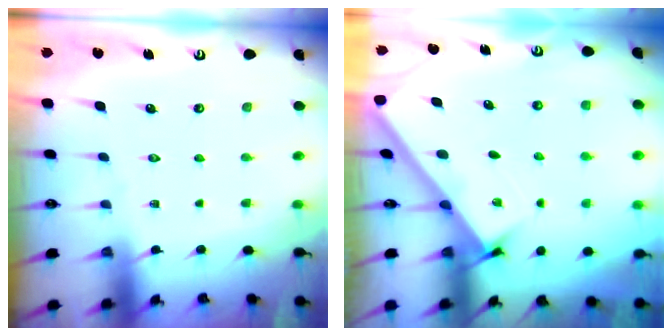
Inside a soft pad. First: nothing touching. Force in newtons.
{"total": 2.8, "press": 2.8, "slide": 0.4}